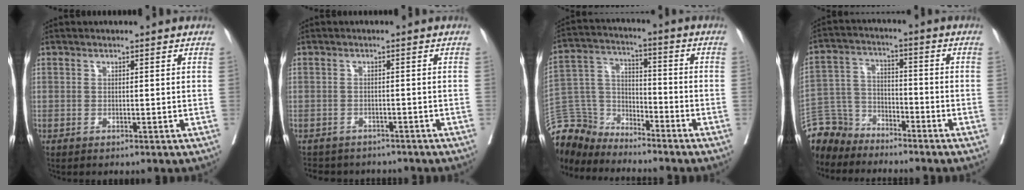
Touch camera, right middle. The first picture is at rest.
{"total": 6.9, "force": [-6.3, 2.6, 1.1], "torque": [-0.021, -0.004, -0.080]}
{"total": 10.7, "force": [-10.3, 3.0, 0.0], "torque": [-0.011, 0.031, -0.204]}
{"total": 7.8, "force": [-7.1, 3.0, -0.9], "torque": [0.011, 0.013, -0.145]}